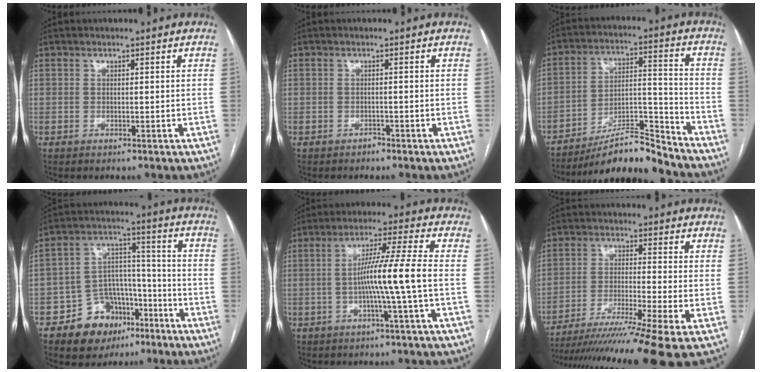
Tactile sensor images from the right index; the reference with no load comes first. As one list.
[{"total": 0.8, "force": [-0.6, 0.4, 0.0], "torque": [0.000, 0.001, -0.012]}, {"total": 12.7, "force": [-11.9, 0.8, 4.2], "torque": [-0.059, 0.034, -0.205]}, {"total": 11.7, "force": [-6.9, 8.2, 4.8], "torque": [-0.070, 0.039, -0.103]}, {"total": 8.7, "force": [-1.5, -1.8, 8.4], "torque": [-0.149, 0.010, -0.027]}, {"total": 15.6, "force": [-12.3, -2.6, 9.2], "torque": [-0.147, -0.037, -0.202]}]